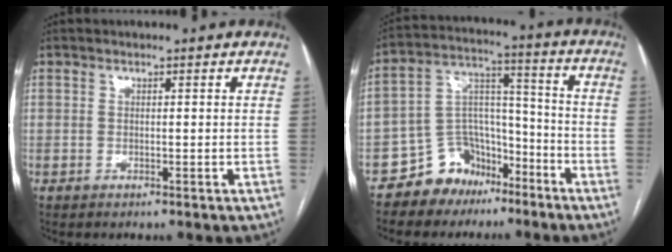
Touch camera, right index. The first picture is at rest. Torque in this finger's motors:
{"motor_torque": [0.26, -0.28, -0.23, -0.10]}